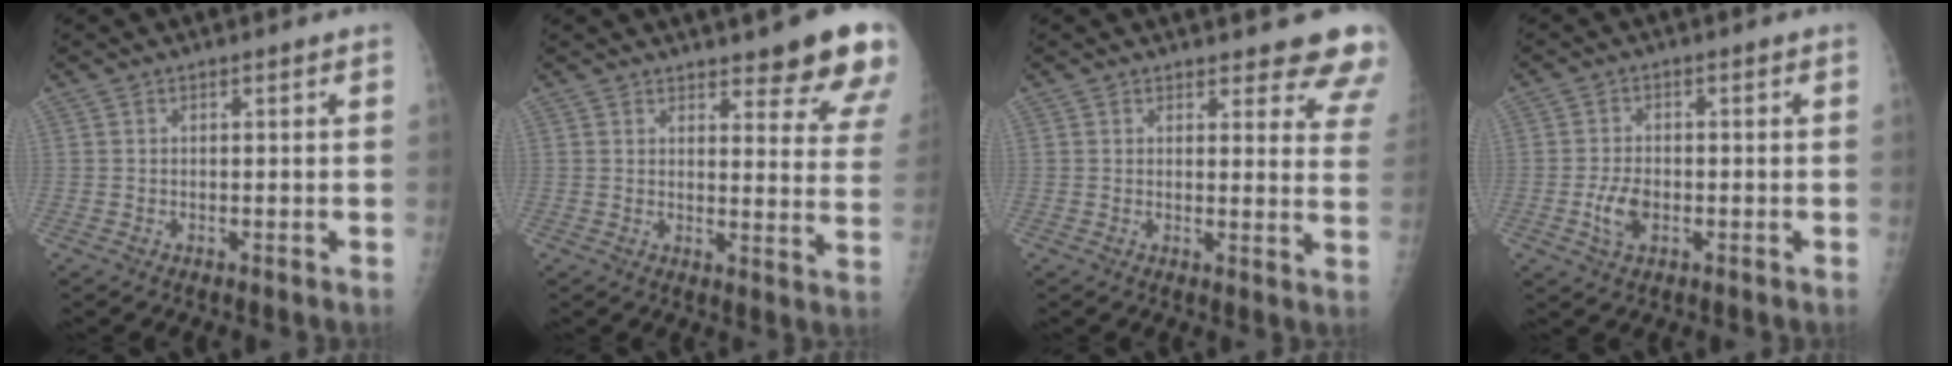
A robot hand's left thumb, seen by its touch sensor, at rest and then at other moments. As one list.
[{"total": 14.4, "force": [11.1, 3.5, 8.4], "torque": [-0.064, -0.066, 0.121]}, {"total": 11.1, "force": [10.0, 3.1, 3.8], "torque": [0.006, -0.061, 0.088]}, {"total": 4.8, "force": [-1.3, 3.0, 3.5], "torque": [-0.066, 0.005, -0.023]}]